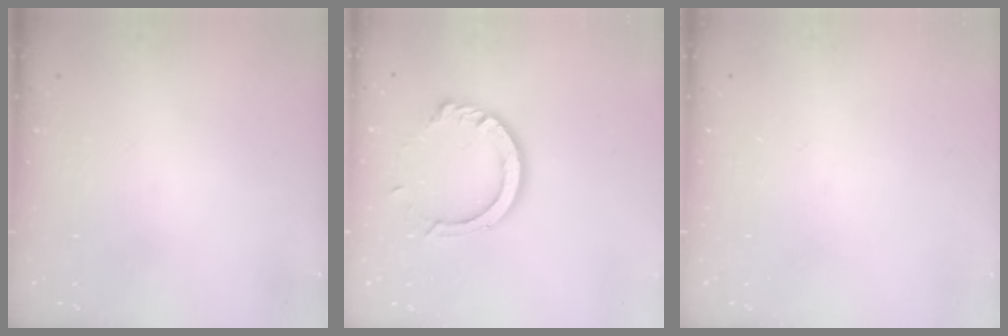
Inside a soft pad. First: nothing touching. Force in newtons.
{"total": 11.2, "press": 11.2, "slide": 1.0}
{"total": 0.0}